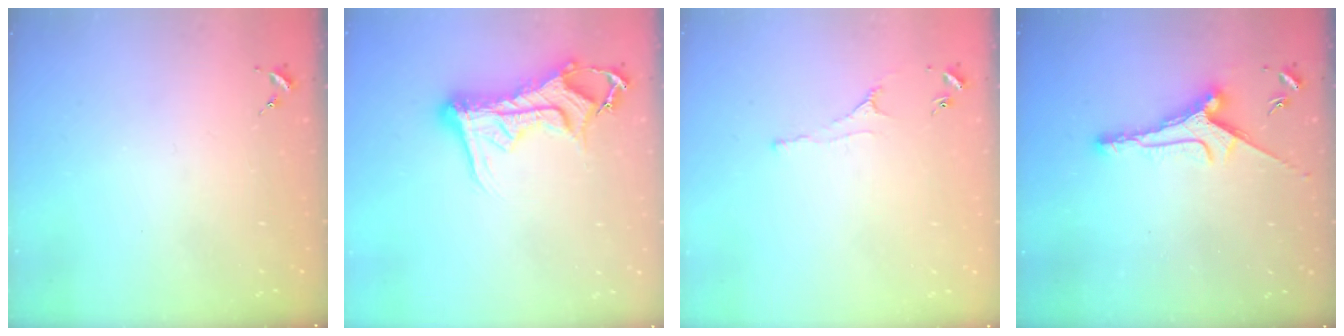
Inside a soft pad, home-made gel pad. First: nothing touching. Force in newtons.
{"total": 14.1, "press": 14.0, "slide": 1.6}
{"total": 2.2, "press": 2.1, "slide": 0.4}
{"total": 8.4, "press": 8.4, "slide": 0.3}